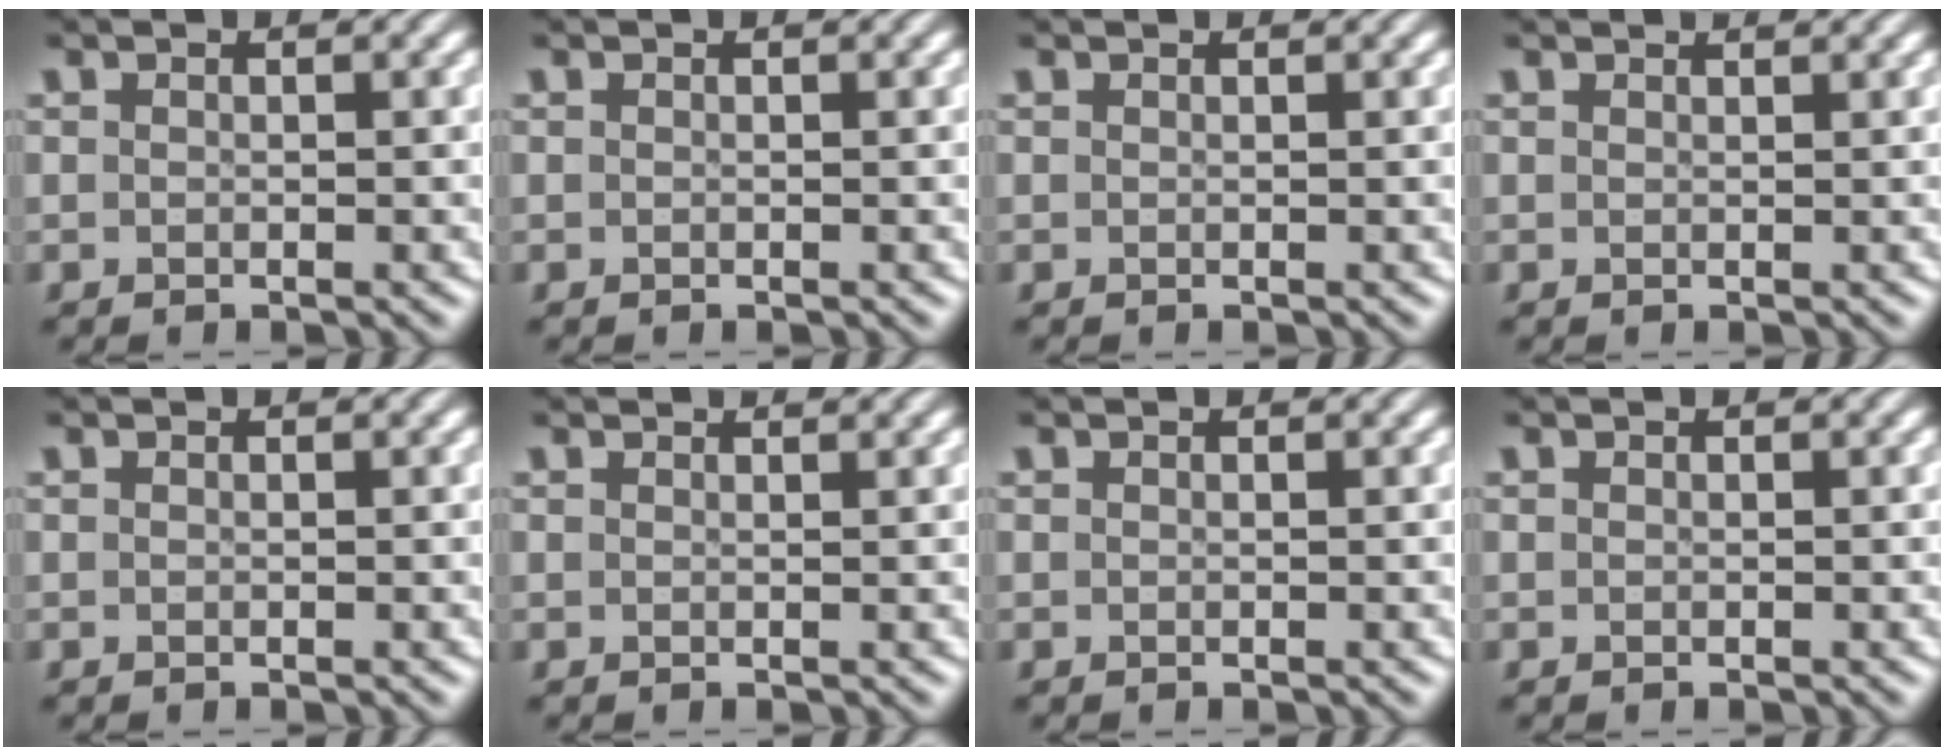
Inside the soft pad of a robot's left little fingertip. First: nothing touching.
{"total": 0.0}
{"total": 0.7, "force": [0.7, 0.0, 0.1], "torque": [-0.004, -0.004, 0.005]}
{"total": 1.3, "force": [1.3, 0.2, 0.4], "torque": [-0.008, -0.002, 0.011]}
{"total": 0.0}
{"total": 1.3, "force": [1.3, 0.1, 0.3], "torque": [-0.010, -0.003, 0.012]}
{"total": 0.0}
{"total": 0.0}